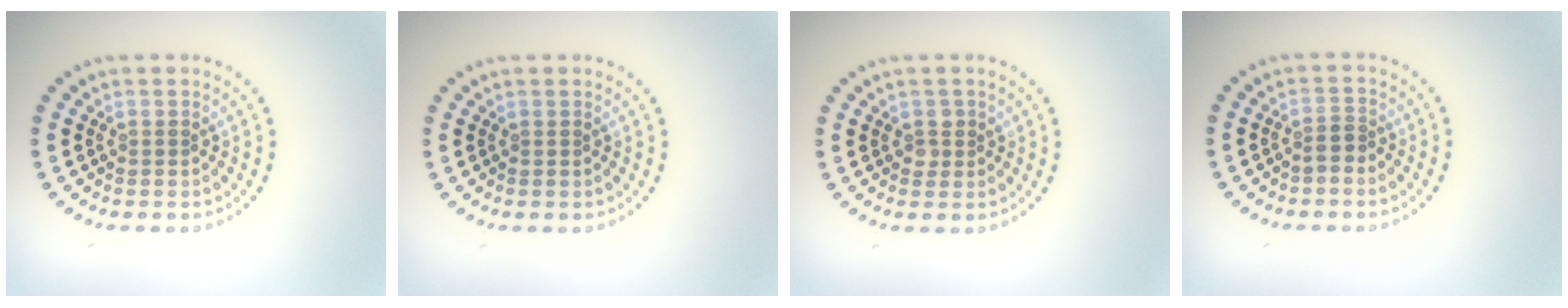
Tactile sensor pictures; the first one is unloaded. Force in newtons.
{"total": 0.0}
{"total": 1.0, "press": 0.9, "slide": 0.3}
{"total": 1.1, "press": 0.9, "slide": 0.7}